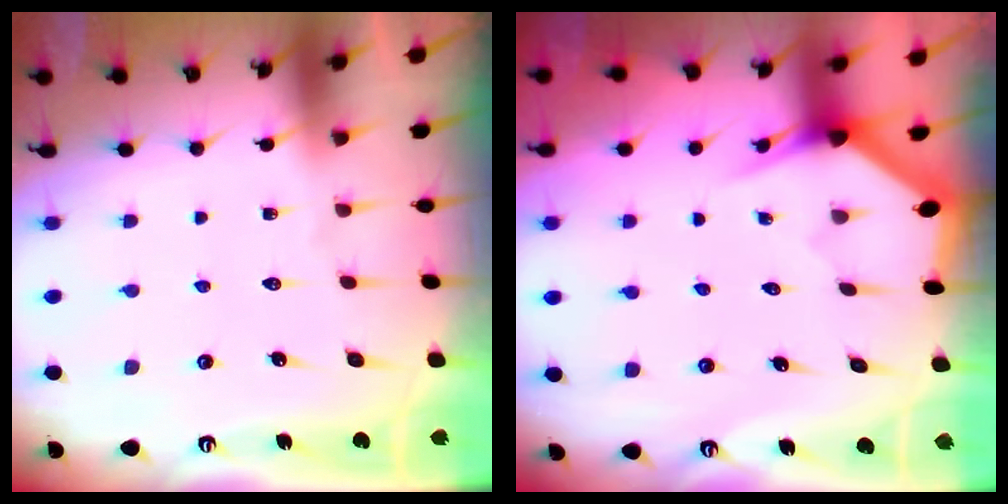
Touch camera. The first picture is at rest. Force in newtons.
{"total": 3.1, "press": 3.1, "slide": 0.2}